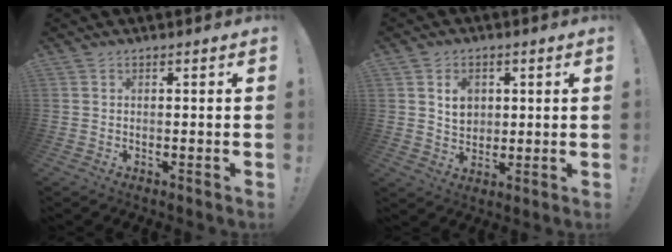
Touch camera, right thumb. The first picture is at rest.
{"total": 6.8, "force": [2.1, 5.7, 3.0], "torque": [-0.032, -0.005, 0.037]}